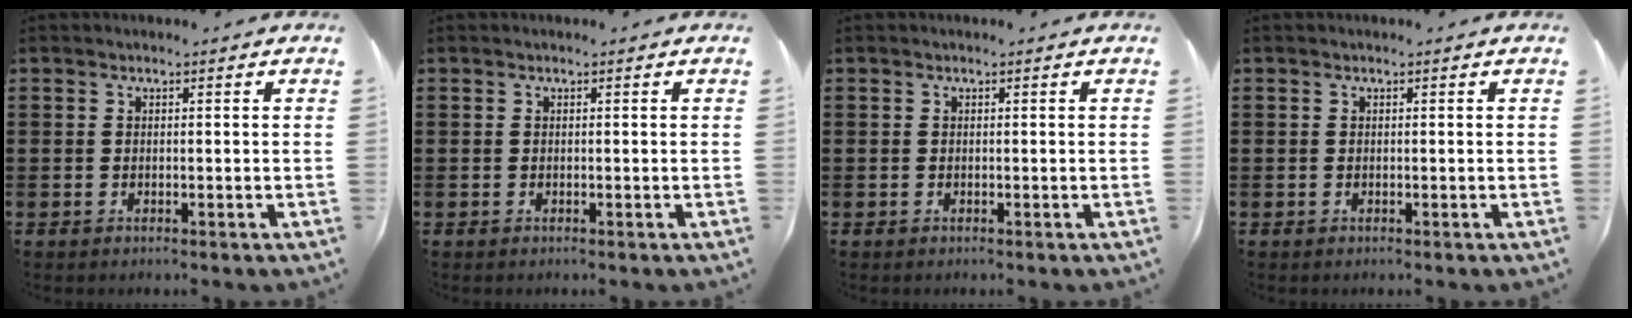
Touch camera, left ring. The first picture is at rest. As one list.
[{"total": 0.0}, {"total": 0.0}, {"total": 0.0}]